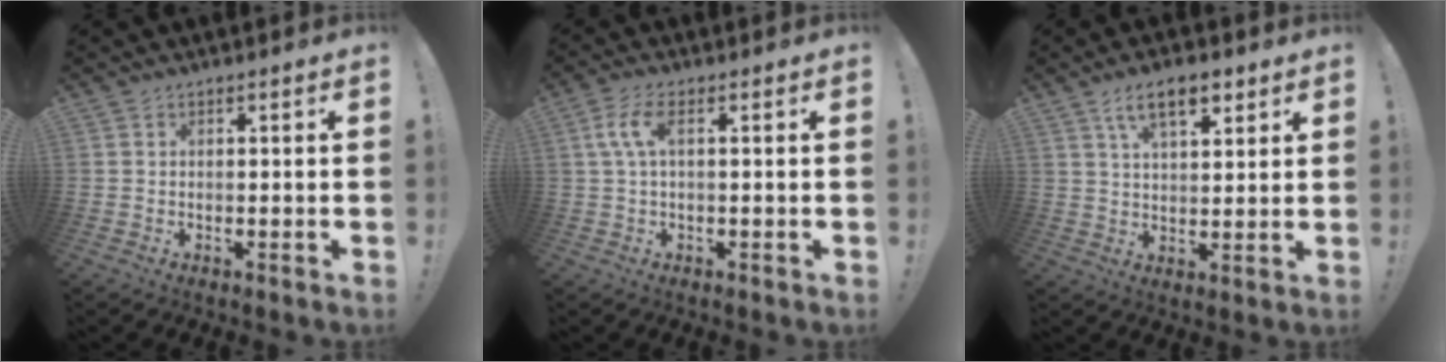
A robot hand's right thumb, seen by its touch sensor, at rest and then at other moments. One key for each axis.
{"total": 6.3, "fx": 1.5, "fy": 2.1, "fz": 5.8, "tx": -0.121, "ty": 0.005, "tz": 0.029}
{"total": 9.5, "fx": 5.4, "fy": 4.0, "fz": 6.8, "tx": -0.098, "ty": -0.013, "tz": 0.094}